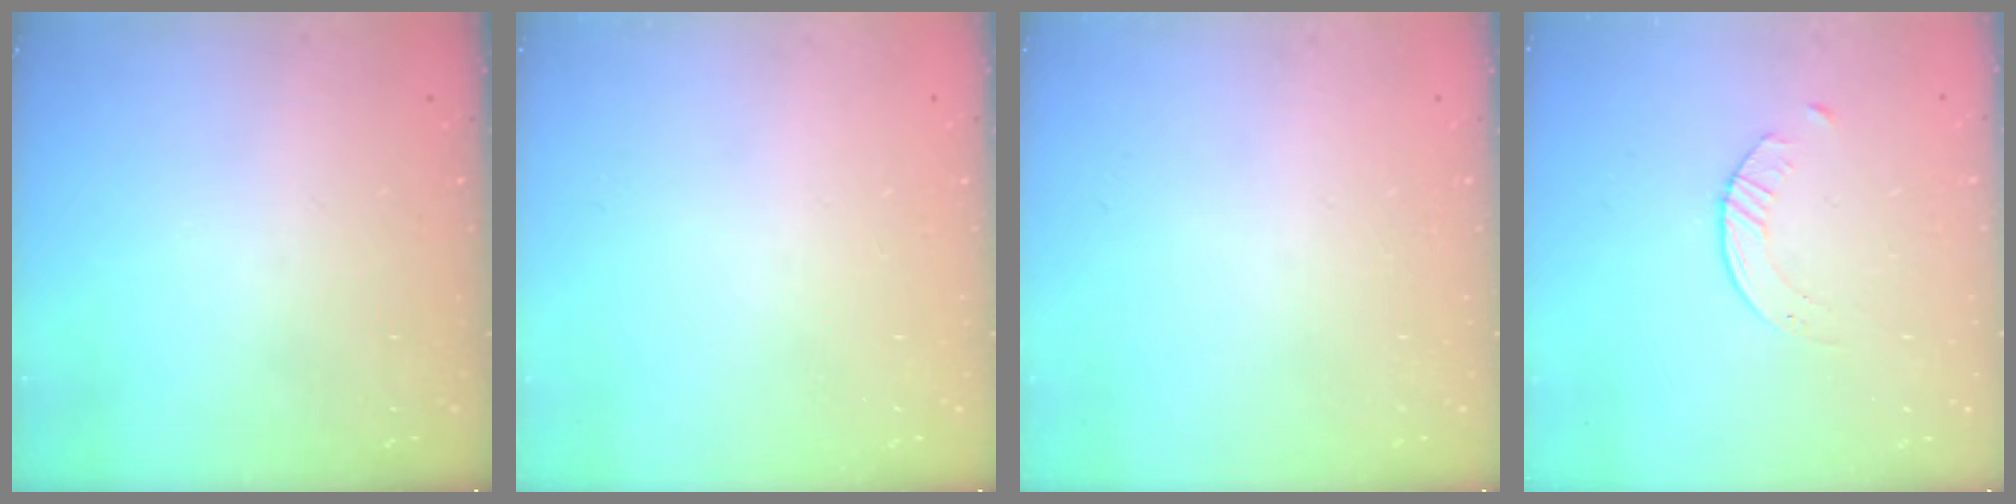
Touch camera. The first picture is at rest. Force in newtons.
{"total": 0.0}
{"total": 0.0}
{"total": 1.6, "press": 1.6, "slide": 0.3}